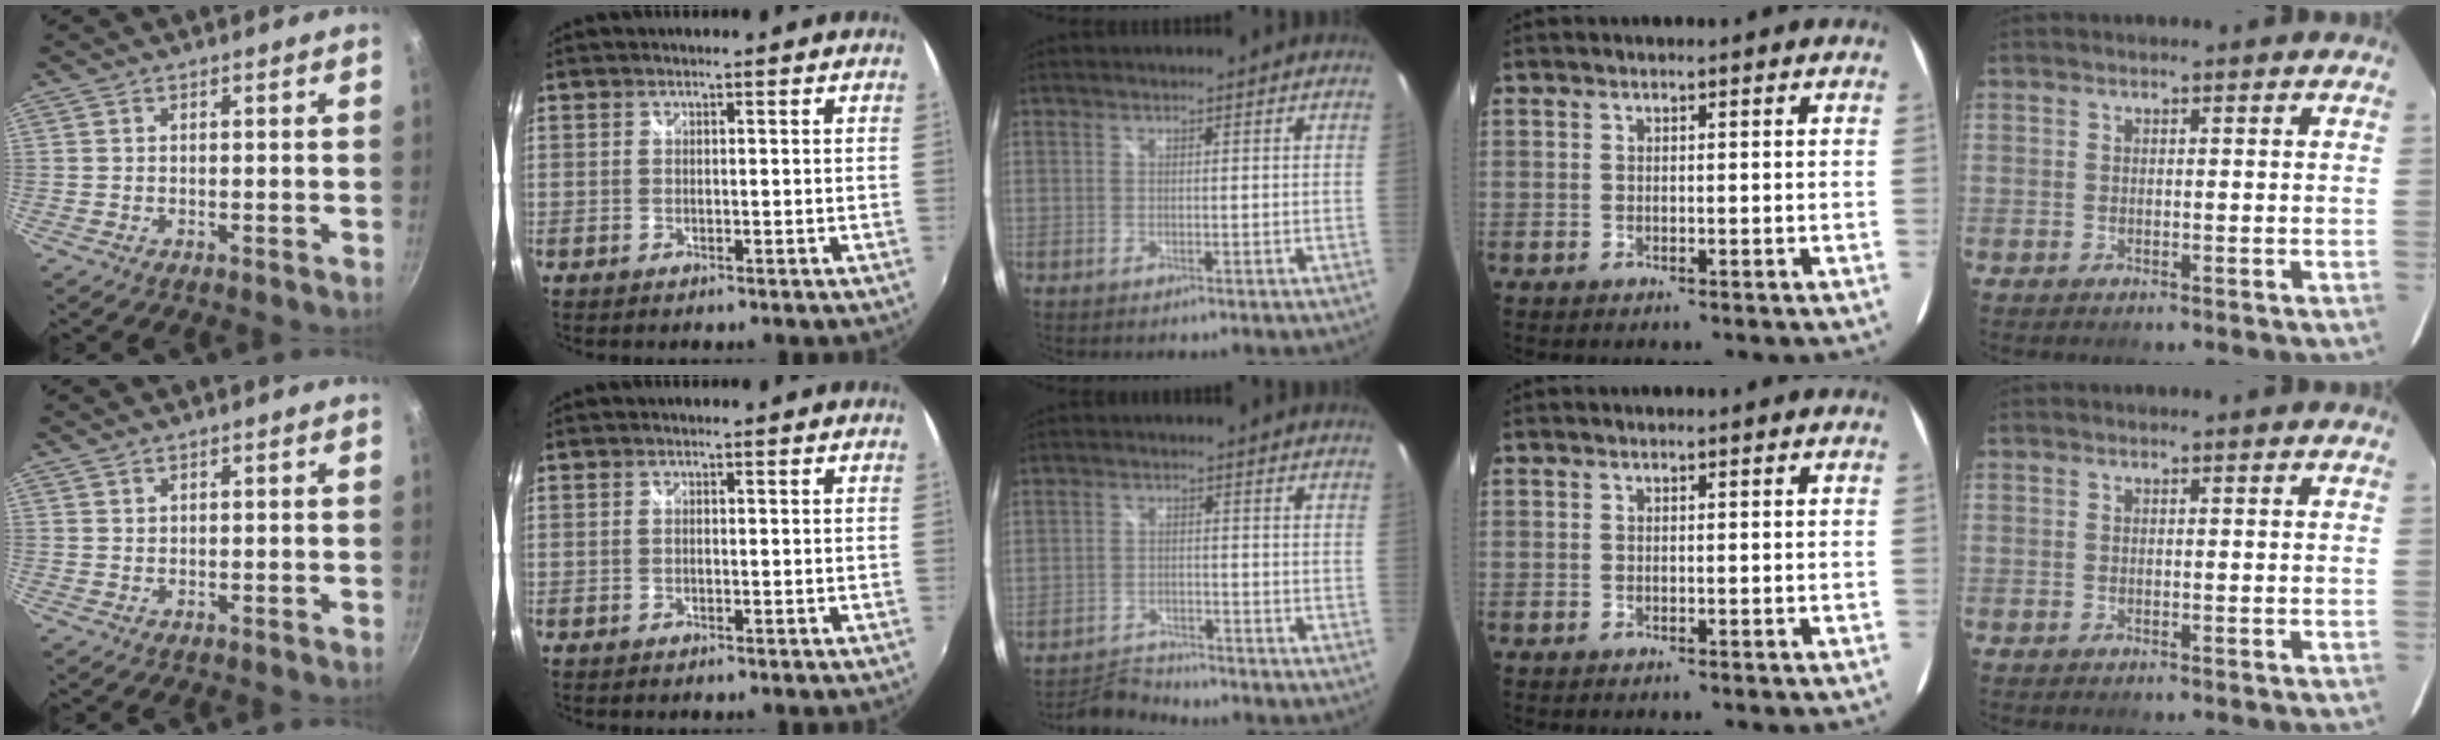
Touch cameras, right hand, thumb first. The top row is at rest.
{"thumb": {"total": 0.6, "force": [0.5, 0.2, 0.1], "torque": [0.000, -0.005, 0.010]}, "middle": {"total": 4.5, "force": [-4.4, 0.7, -0.4], "torque": [-0.008, 0.011, -0.082]}}